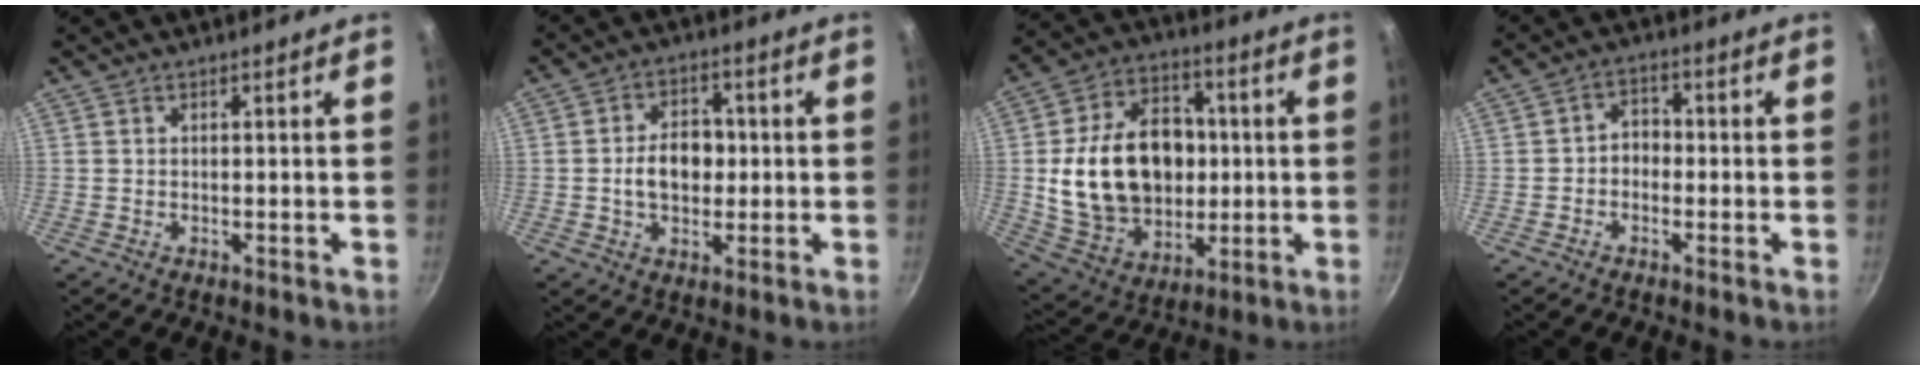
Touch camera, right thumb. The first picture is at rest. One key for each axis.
{"total": 8.6, "fx": -0.3, "fy": 6.1, "fz": 6.0, "tx": -0.067, "ty": 0.013, "tz": -0.009}
{"total": 22.9, "fx": 0.6, "fy": 16.9, "fz": 15.5, "tx": -0.231, "ty": 0.022, "tz": 0.021}
{"total": 4.1, "fx": -0.9, "fy": 3.2, "fz": 2.3, "tx": -0.015, "ty": 0.020, "tz": -0.024}